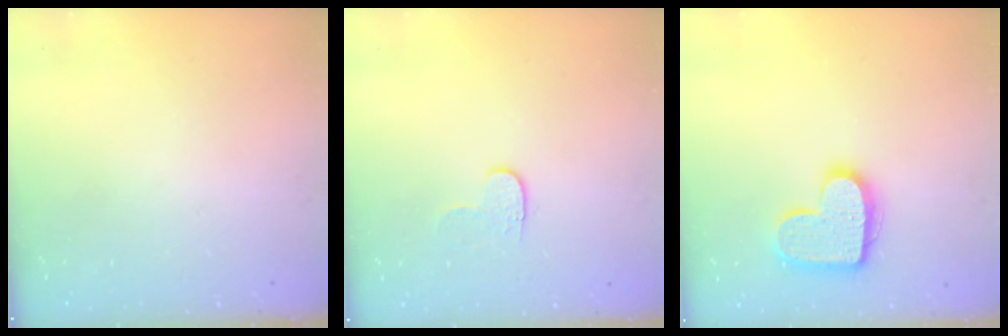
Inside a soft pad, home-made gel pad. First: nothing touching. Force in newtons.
{"total": 4.0, "press": 3.9, "slide": 0.5}
{"total": 14.5, "press": 14.5, "slide": 0.8}